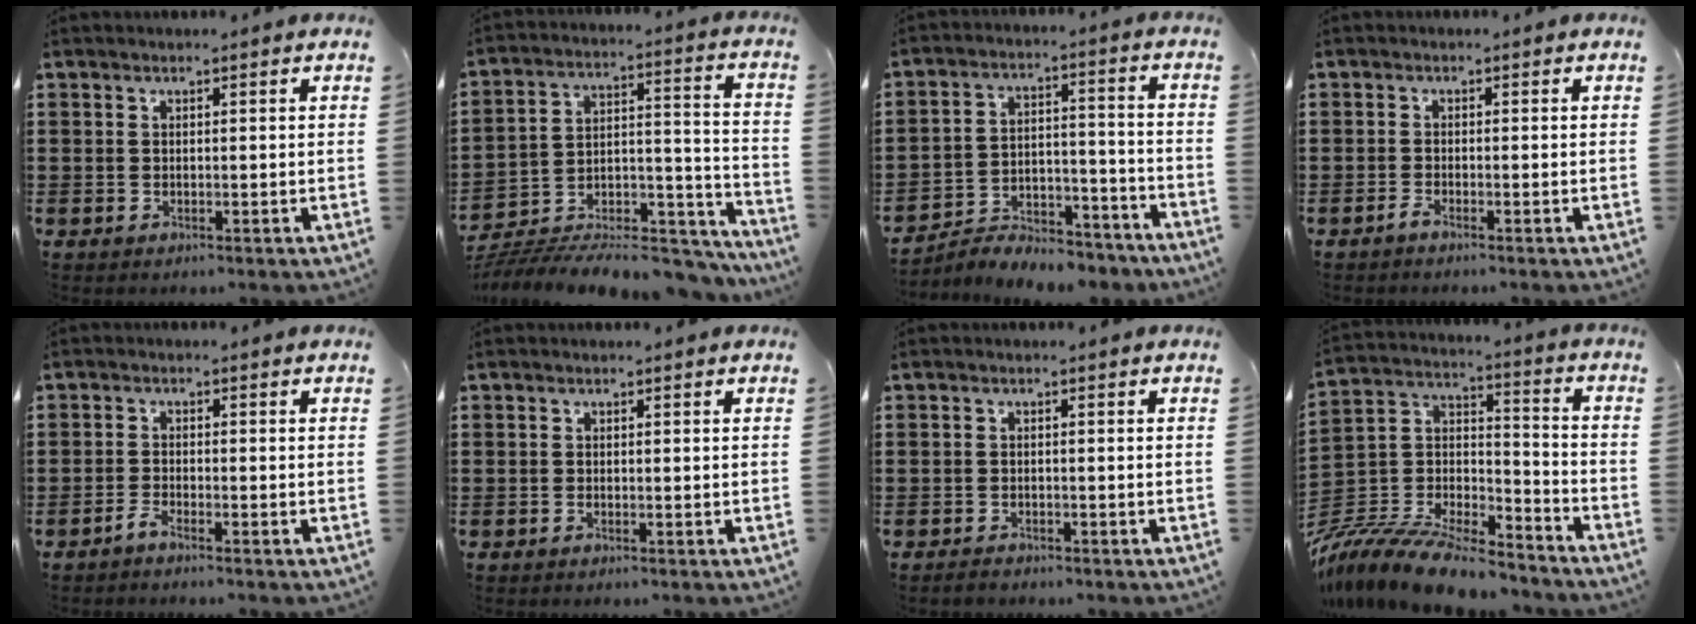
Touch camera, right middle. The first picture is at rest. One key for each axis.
{"total": 10.2, "fx": -9.6, "fy": 1.8, "fz": 2.9, "tx": -0.023, "ty": 0.033, "tz": -0.182}
{"total": 6.1, "fx": -6.0, "fy": 1.0, "fz": 0.9, "tx": -0.011, "ty": 0.014, "tz": -0.118}
{"total": 1.1, "fx": -0.8, "fy": 0.0, "fz": 0.6, "tx": -0.012, "ty": -0.003, "tz": -0.016}
{"total": 1.6, "fx": -1.3, "fy": 0.1, "fz": 0.9, "tx": -0.024, "ty": -0.005, "tz": -0.026}
{"total": 0.0}
{"total": 1.0, "fx": -0.9, "fy": 0.3, "fz": 0.2, "tx": -0.006, "ty": -0.002, "tz": -0.018}
{"total": 11.6, "fx": -10.7, "fy": 1.6, "fz": 4.4, "tx": -0.097, "ty": 0.015, "tz": -0.219}